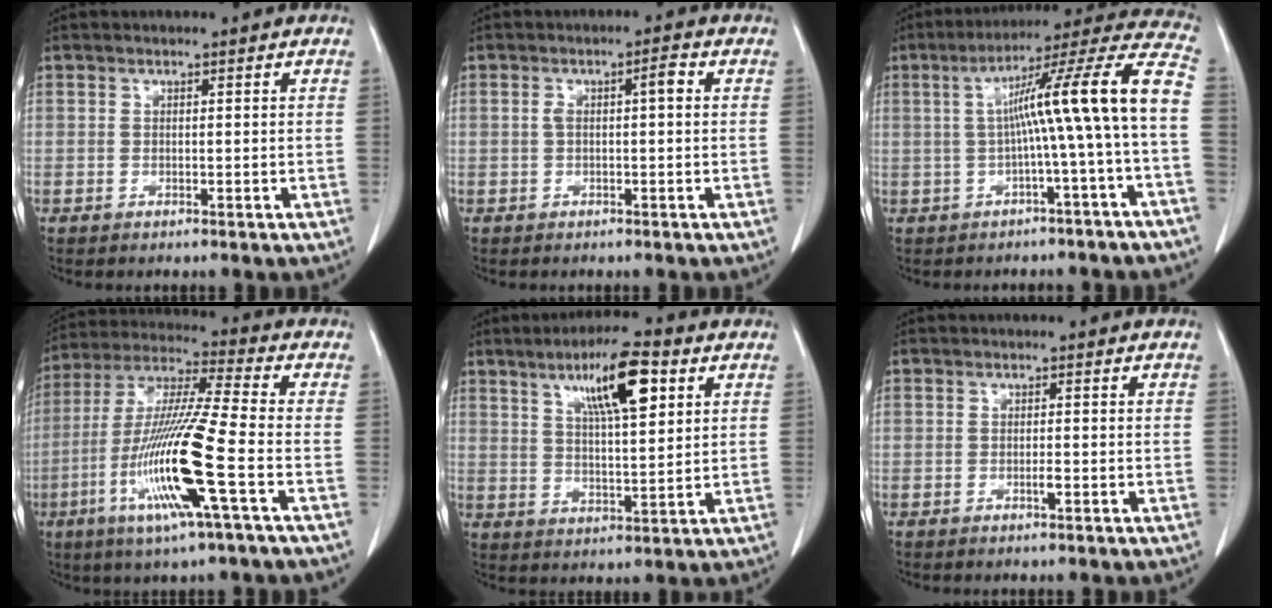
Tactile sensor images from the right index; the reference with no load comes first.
{"total": 3.0, "force": [0.4, 0.6, 3.0], "torque": [-0.055, 0.014, 0.008]}
{"total": 14.2, "force": [-0.9, -1.7, 14.1], "torque": [-0.195, 0.036, -0.018]}
{"total": 16.7, "force": [-5.5, -0.4, 15.7], "torque": [-0.324, -0.018, -0.110]}
{"total": 10.8, "force": [5.1, 2.0, 9.3], "torque": [-0.160, 0.008, 0.086]}
{"total": 0.9, "force": [-0.4, 0.1, 0.8], "torque": [-0.018, 0.000, -0.006]}